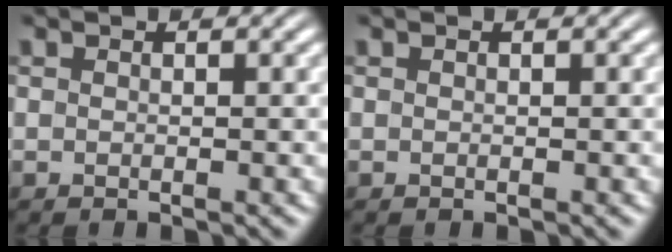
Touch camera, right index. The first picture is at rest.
{"total": 0.0}